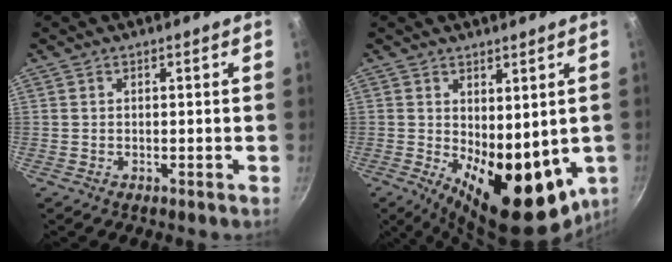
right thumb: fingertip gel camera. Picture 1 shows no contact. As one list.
[{"total": 16.6, "force": [-1.6, 8.1, 14.4], "torque": [-0.161, -0.030, -0.001]}]